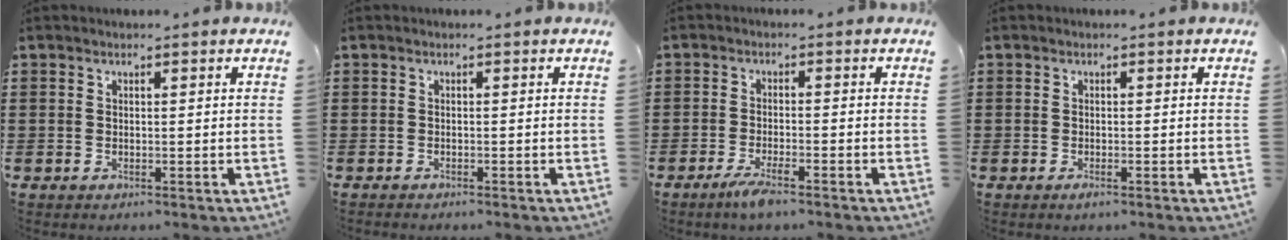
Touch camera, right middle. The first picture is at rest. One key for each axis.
{"total": 0.6, "fx": -0.6, "fy": 0.0, "fz": 0.0, "tx": -0.002, "ty": 0.000, "tz": -0.013}
{"total": 3.2, "fx": -2.3, "fy": 0.3, "fz": 2.1, "tx": -0.048, "ty": -0.005, "tz": -0.045}
{"total": 0.6, "fx": -0.5, "fy": 0.1, "fz": 0.4, "tx": -0.010, "ty": -0.006, "tz": -0.008}